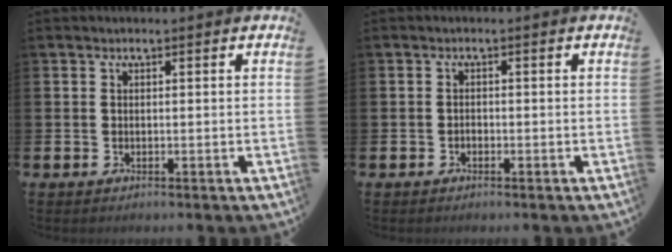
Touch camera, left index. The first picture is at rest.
{"total": 0.8, "force": [-0.5, 0.5, 0.2], "torque": [-0.007, 0.003, -0.011]}